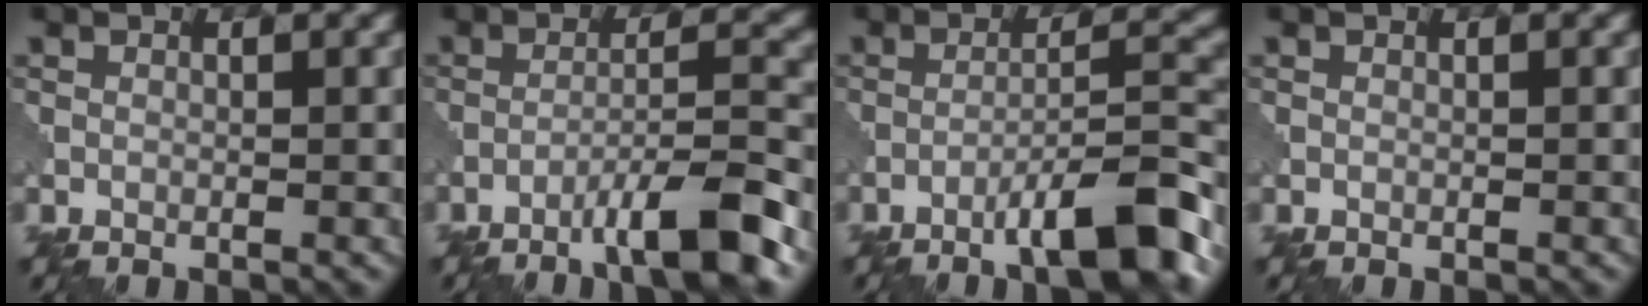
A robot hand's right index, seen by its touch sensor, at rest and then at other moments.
{"total": 6.9, "force": [-4.5, 0.6, 5.2], "torque": [-0.076, 0.014, -0.079]}
{"total": 8.0, "force": [-5.1, 1.1, 6.1], "torque": [-0.088, 0.016, -0.085]}
{"total": 0.0}